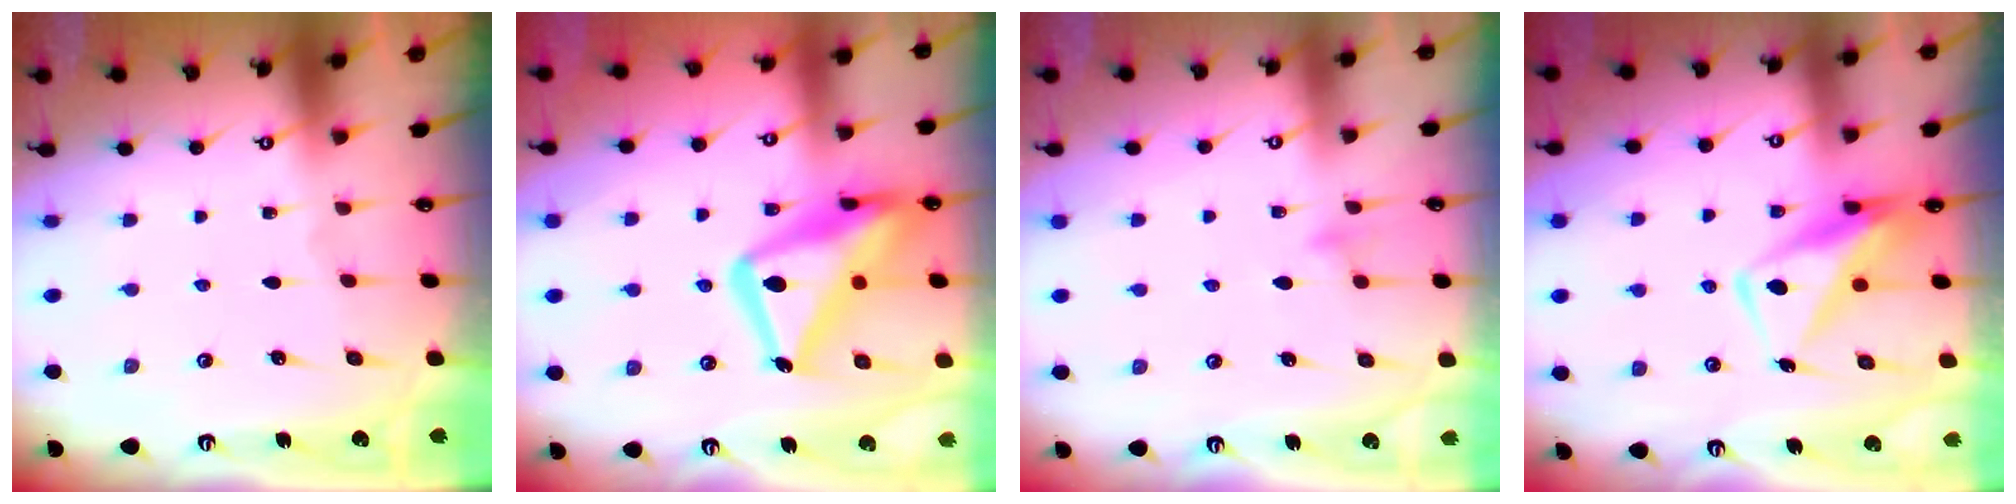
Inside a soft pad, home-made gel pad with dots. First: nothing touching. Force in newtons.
{"total": 22.2, "press": 22.2, "slide": 1.8}
{"total": 7.8, "press": 7.8, "slide": 0.7}
{"total": 8.9, "press": 8.9, "slide": 0.9}